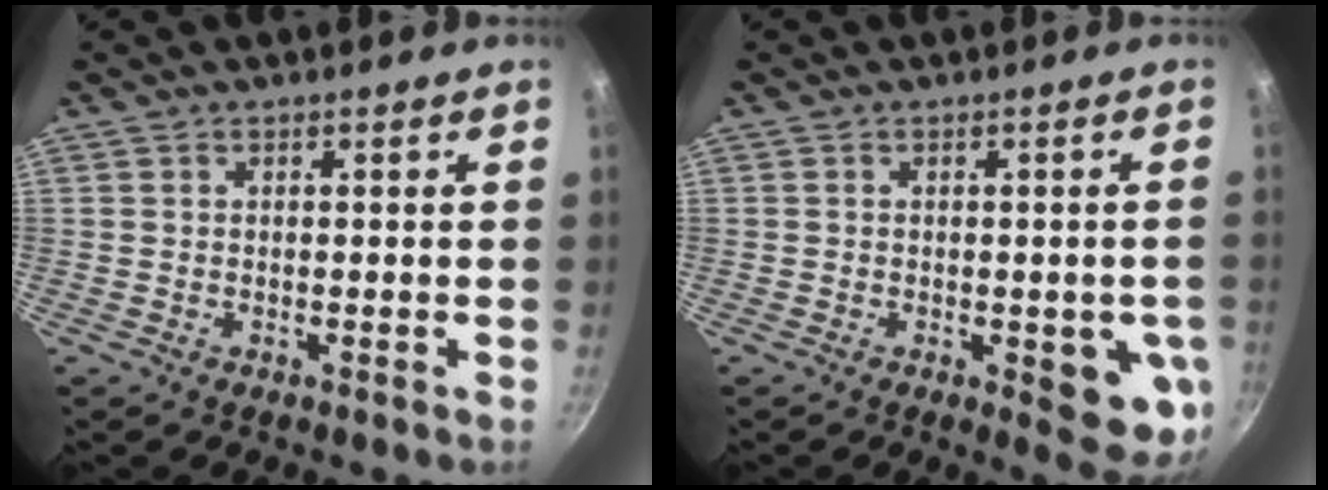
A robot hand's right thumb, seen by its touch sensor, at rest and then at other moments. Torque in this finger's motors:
{"motor_torque": [1.21, 1.21, -0.12, -0.06, 0.09]}